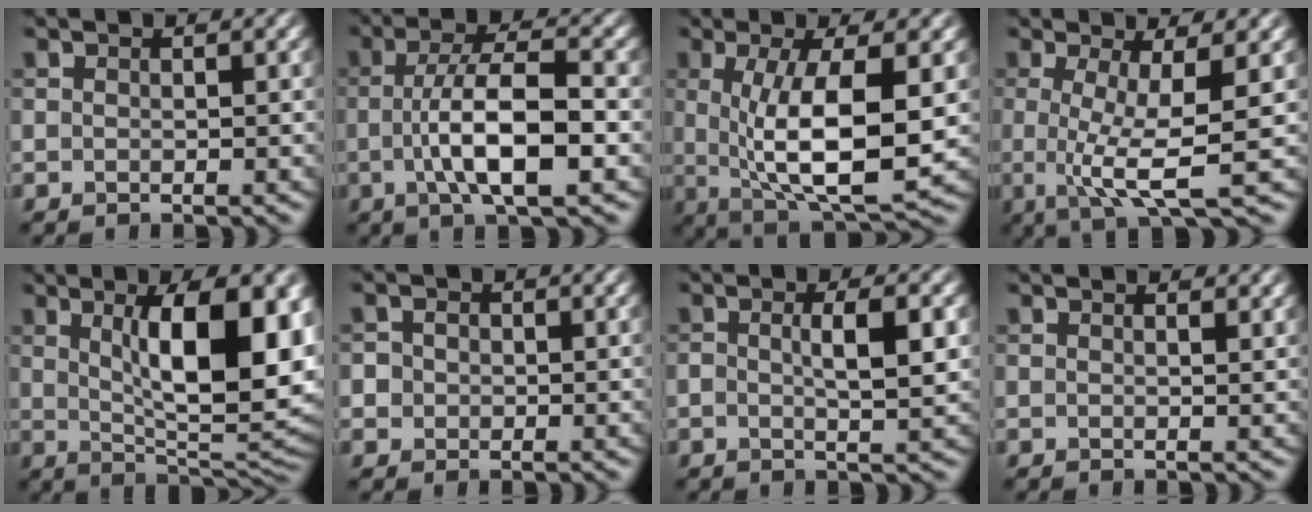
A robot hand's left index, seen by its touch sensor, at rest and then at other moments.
{"total": 7.2, "force": [-1.2, 1.9, 6.9], "torque": [-0.117, 0.006, -0.024]}
{"total": 8.8, "force": [0.1, 2.4, 8.5], "torque": [-0.140, -0.013, 0.007]}
{"total": 6.3, "force": [-0.4, 1.0, 6.2], "torque": [-0.102, -0.009, -0.006]}
{"total": 12.1, "force": [2.4, 3.9, 11.2], "torque": [-0.149, -0.006, 0.044]}
{"total": 2.5, "force": [0.4, 2.3, 0.8], "torque": [0.000, 0.009, -0.007]}
{"total": 3.4, "force": [0.2, 0.7, 3.3], "torque": [-0.054, 0.002, 0.003]}
{"total": 1.0, "force": [0.8, 0.3, 0.6], "torque": [-0.009, 0.000, 0.009]}